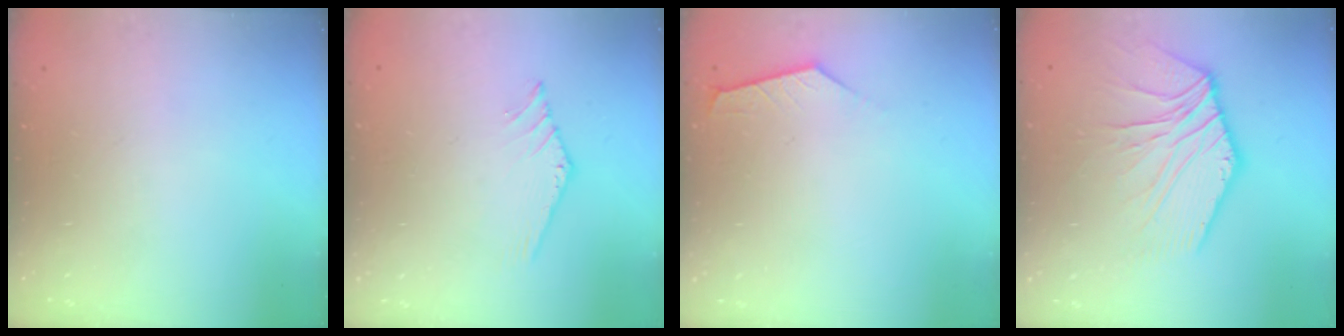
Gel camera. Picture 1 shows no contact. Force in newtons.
{"total": 0.0}
{"total": 2.5, "press": 2.4, "slide": 0.4}
{"total": 7.5, "press": 7.4, "slide": 1.4}